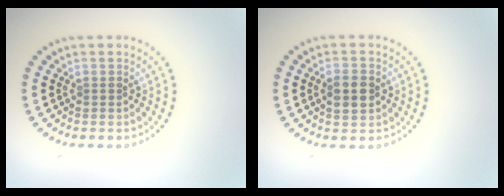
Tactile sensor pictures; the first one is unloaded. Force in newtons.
{"total": 2.7, "press": 2.7, "slide": 0.1}